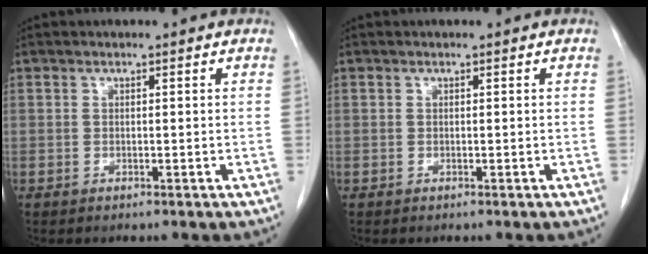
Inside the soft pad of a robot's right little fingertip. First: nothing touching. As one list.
[{"total": 0.0}]